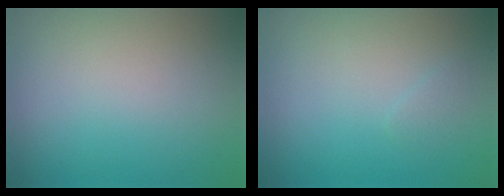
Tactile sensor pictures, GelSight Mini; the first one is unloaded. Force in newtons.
{"total": 0.6, "press": 0.6, "slide": 0.1}